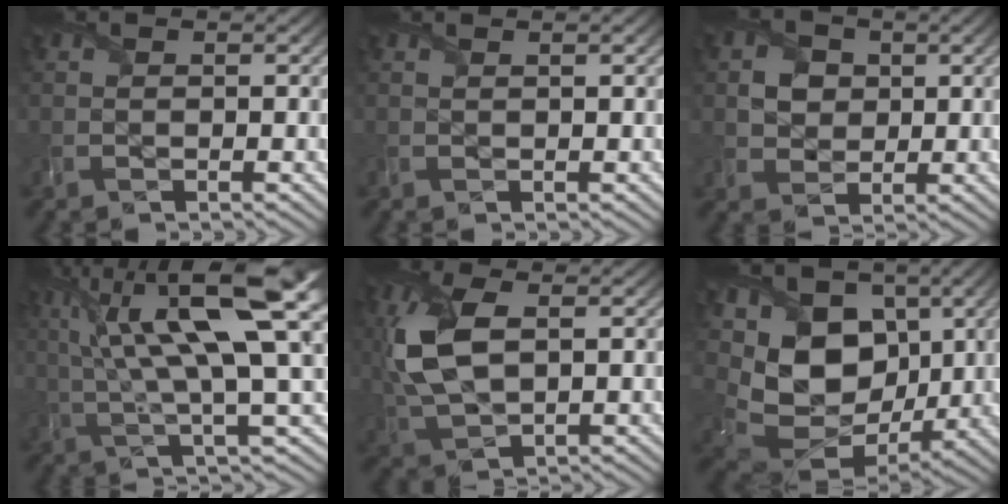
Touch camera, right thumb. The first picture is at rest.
{"total": 0.7, "force": [0.4, 0.0, 0.6], "torque": [-0.013, 0.003, 0.007]}
{"total": 4.0, "force": [0.9, 3.5, 1.8], "torque": [-0.046, -0.001, 0.009]}
{"total": 16.5, "force": [5.7, 4.9, 14.7], "torque": [-0.291, 0.010, 0.107]}
{"total": 10.2, "force": [1.6, 5.5, 8.4], "torque": [-0.229, 0.001, 0.032]}
{"total": 14.4, "force": [2.0, 10.9, 9.2], "torque": [-0.201, -0.020, 0.052]}